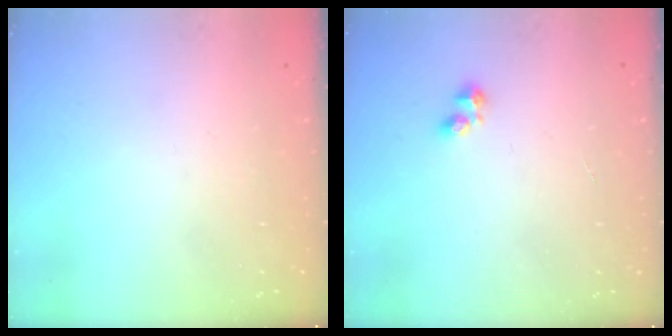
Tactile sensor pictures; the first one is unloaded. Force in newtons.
{"total": 2.2, "press": 2.1, "slide": 0.7}